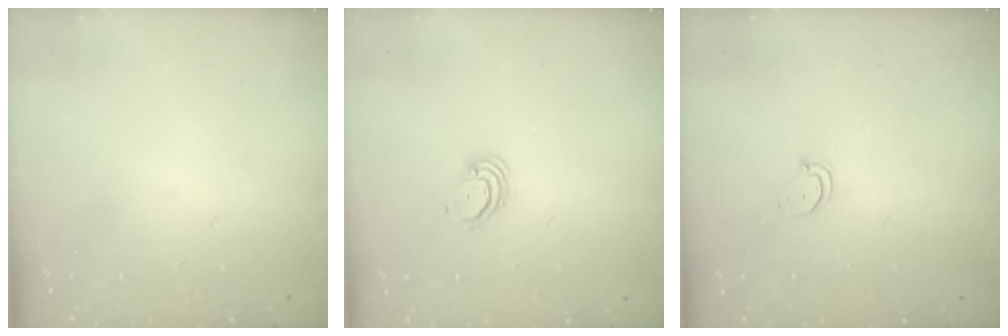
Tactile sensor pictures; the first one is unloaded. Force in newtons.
{"total": 3.2, "press": 3.2, "slide": 0.2}
{"total": 2.4, "press": 2.4, "slide": 0.2}